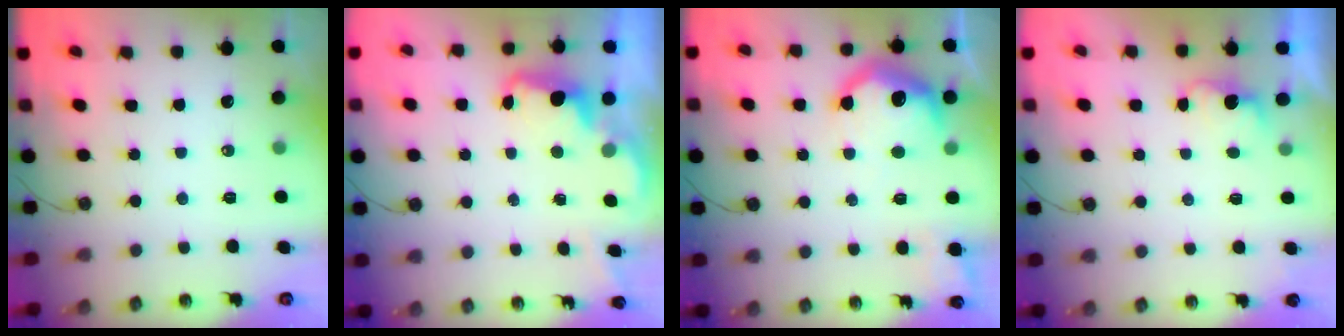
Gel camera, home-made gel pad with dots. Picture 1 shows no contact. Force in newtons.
{"total": 2.4, "press": 2.3, "slide": 0.7}
{"total": 15.0, "press": 15.0, "slide": 1.2}
{"total": 1.4, "press": 1.2, "slide": 0.7}